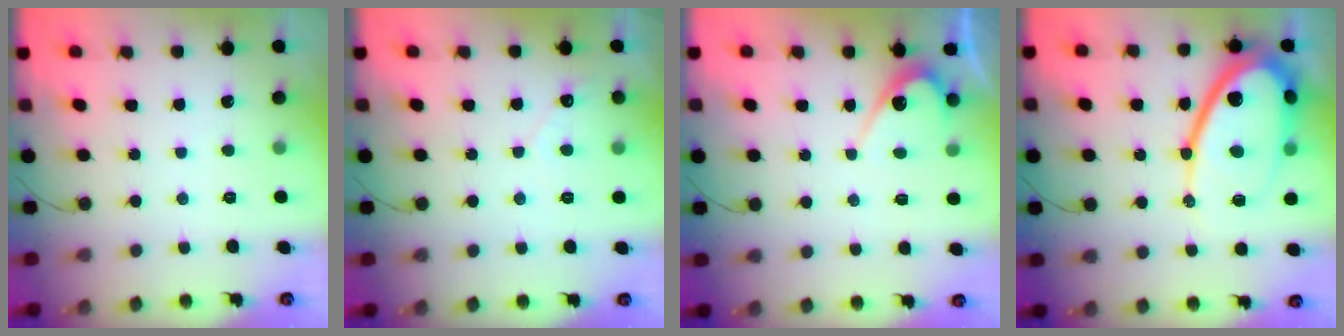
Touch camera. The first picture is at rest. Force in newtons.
{"total": 2.4, "press": 2.4, "slide": 0.2}
{"total": 5.8, "press": 5.8, "slide": 0.4}
{"total": 21.0, "press": 20.9, "slide": 2.0}